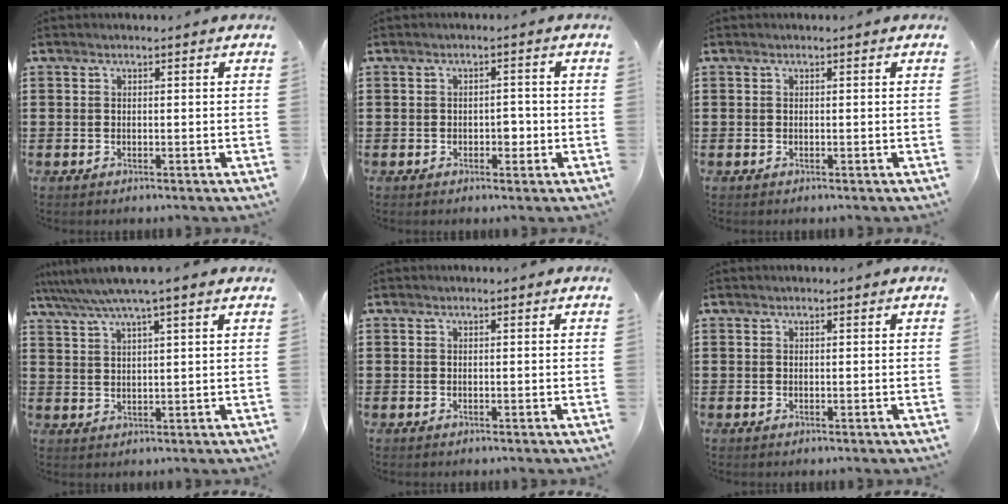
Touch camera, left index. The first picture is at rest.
{"total": 2.1, "force": [-0.5, 1.3, 1.6], "torque": [-0.025, 0.000, -0.015]}
{"total": 0.0}
{"total": 5.1, "force": [3.9, -0.1, 3.3], "torque": [-0.075, -0.014, 0.065]}
{"total": 0.0}
{"total": 0.0}